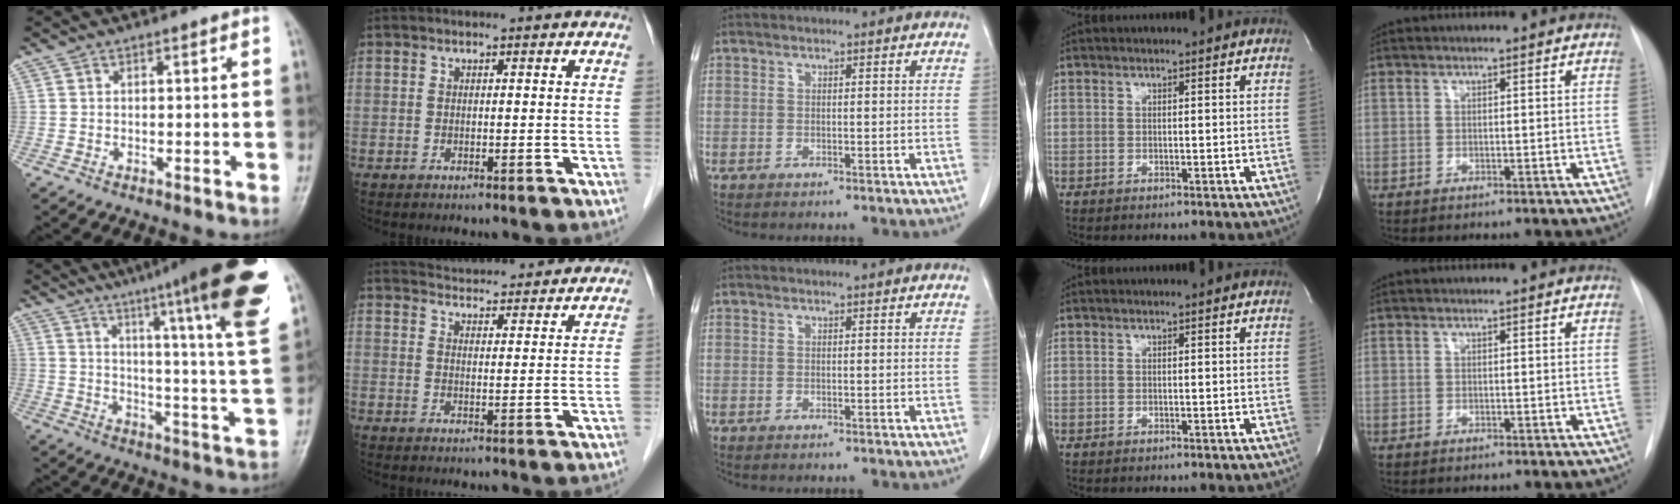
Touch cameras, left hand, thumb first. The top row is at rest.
{"thumb": {"total": 25.0, "force": [16.1, 1.6, 19.1], "torque": [-0.251, -0.072, 0.216]}, "index": {"total": 17.6, "force": [16.8, 2.6, 4.4], "torque": [-0.057, 0.011, 0.213]}}